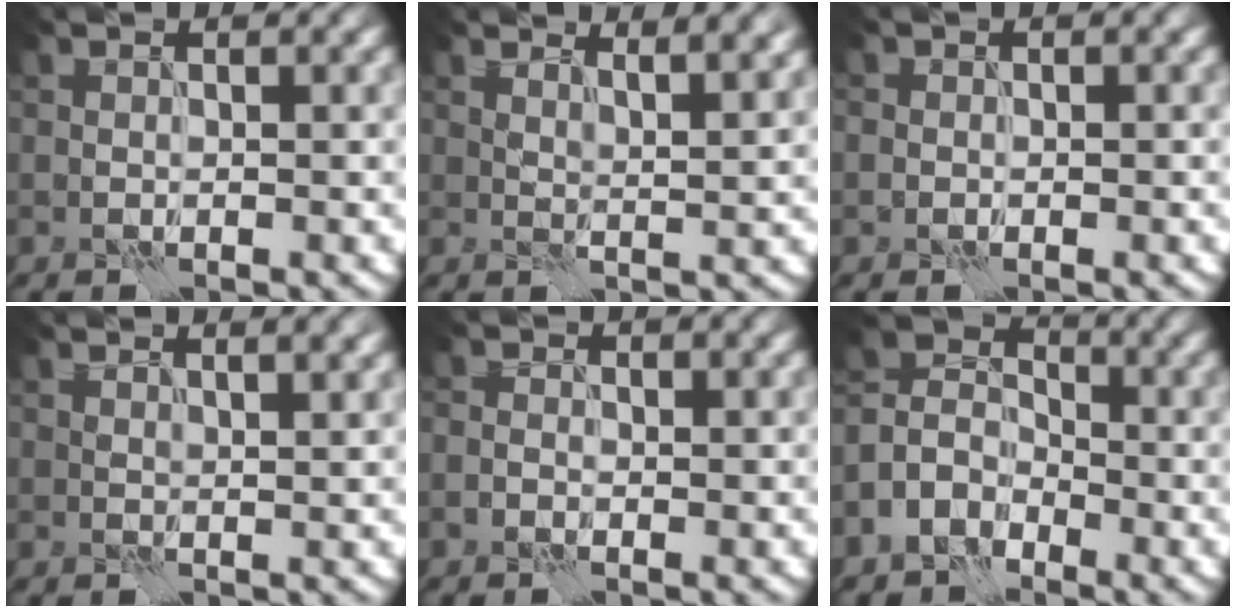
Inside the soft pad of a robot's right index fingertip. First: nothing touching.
{"total": 4.6, "force": [3.4, 1.4, 2.7], "torque": [-0.022, 0.015, 0.036]}
{"total": 0.6, "force": [-0.2, 0.6, 0.1], "torque": [0.003, 0.000, -0.001]}
{"total": 3.5, "force": [2.3, 1.3, 2.3], "torque": [-0.012, 0.016, 0.012]}
{"total": 1.2, "force": [-0.6, 1.0, 0.3], "torque": [-0.001, -0.002, -0.010]}
{"total": 4.9, "force": [-3.2, 3.4, 1.2], "torque": [-0.029, 0.005, -0.068]}